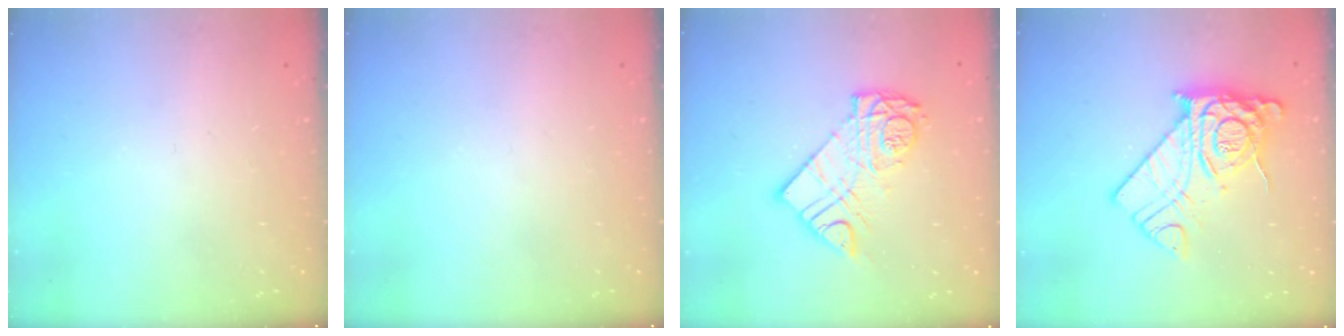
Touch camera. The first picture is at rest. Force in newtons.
{"total": 0.0}
{"total": 12.6, "press": 12.5, "slide": 1.1}
{"total": 14.9, "press": 14.8, "slide": 1.7}